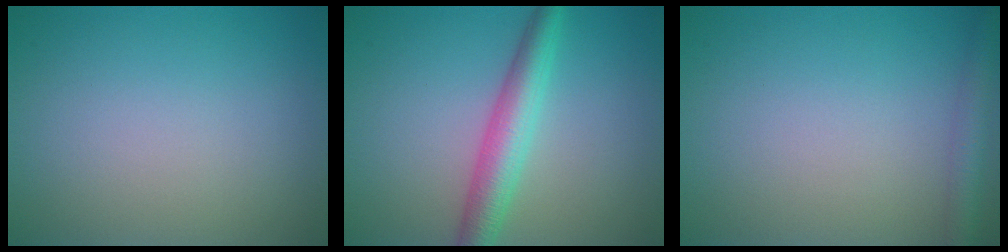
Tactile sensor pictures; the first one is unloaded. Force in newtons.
{"total": 4.3, "press": 4.3, "slide": 0.1}
{"total": 2.5, "press": 2.5, "slide": 0.1}